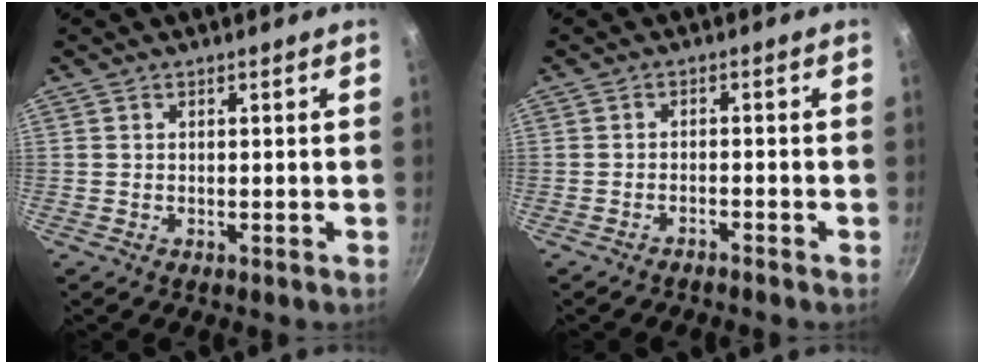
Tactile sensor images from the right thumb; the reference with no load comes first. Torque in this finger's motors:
{"motor_torque": [0.14, 0.02, 0.00, -0.05, -0.06]}